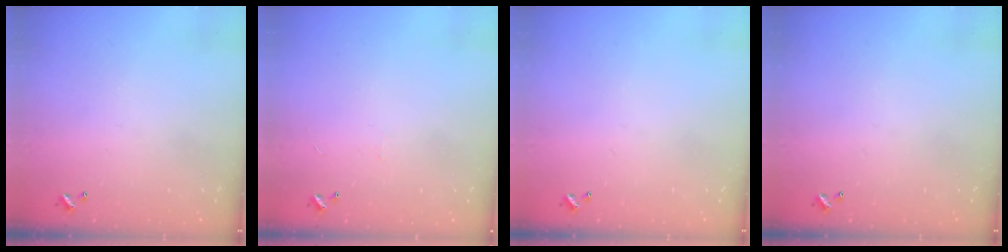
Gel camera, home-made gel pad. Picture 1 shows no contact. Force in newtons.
{"total": 1.3, "press": 1.3, "slide": 0.4}
{"total": 0.0}
{"total": 0.0}